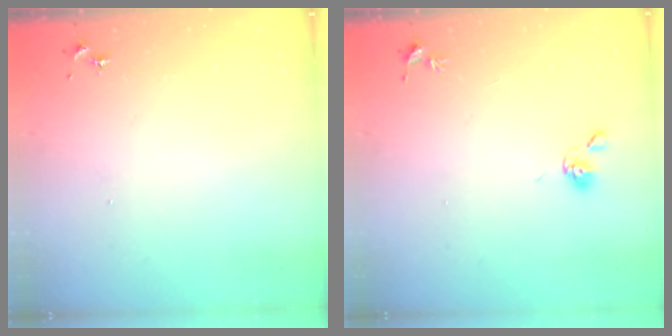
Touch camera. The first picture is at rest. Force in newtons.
{"total": 5.6, "press": 5.6, "slide": 1.0}